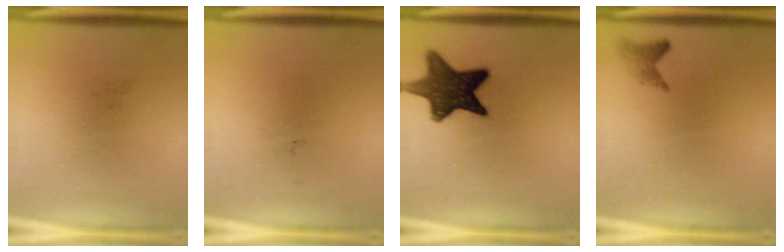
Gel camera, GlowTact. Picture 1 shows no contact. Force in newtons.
{"total": 0.0}
{"total": 13.1}
{"total": 1.4}